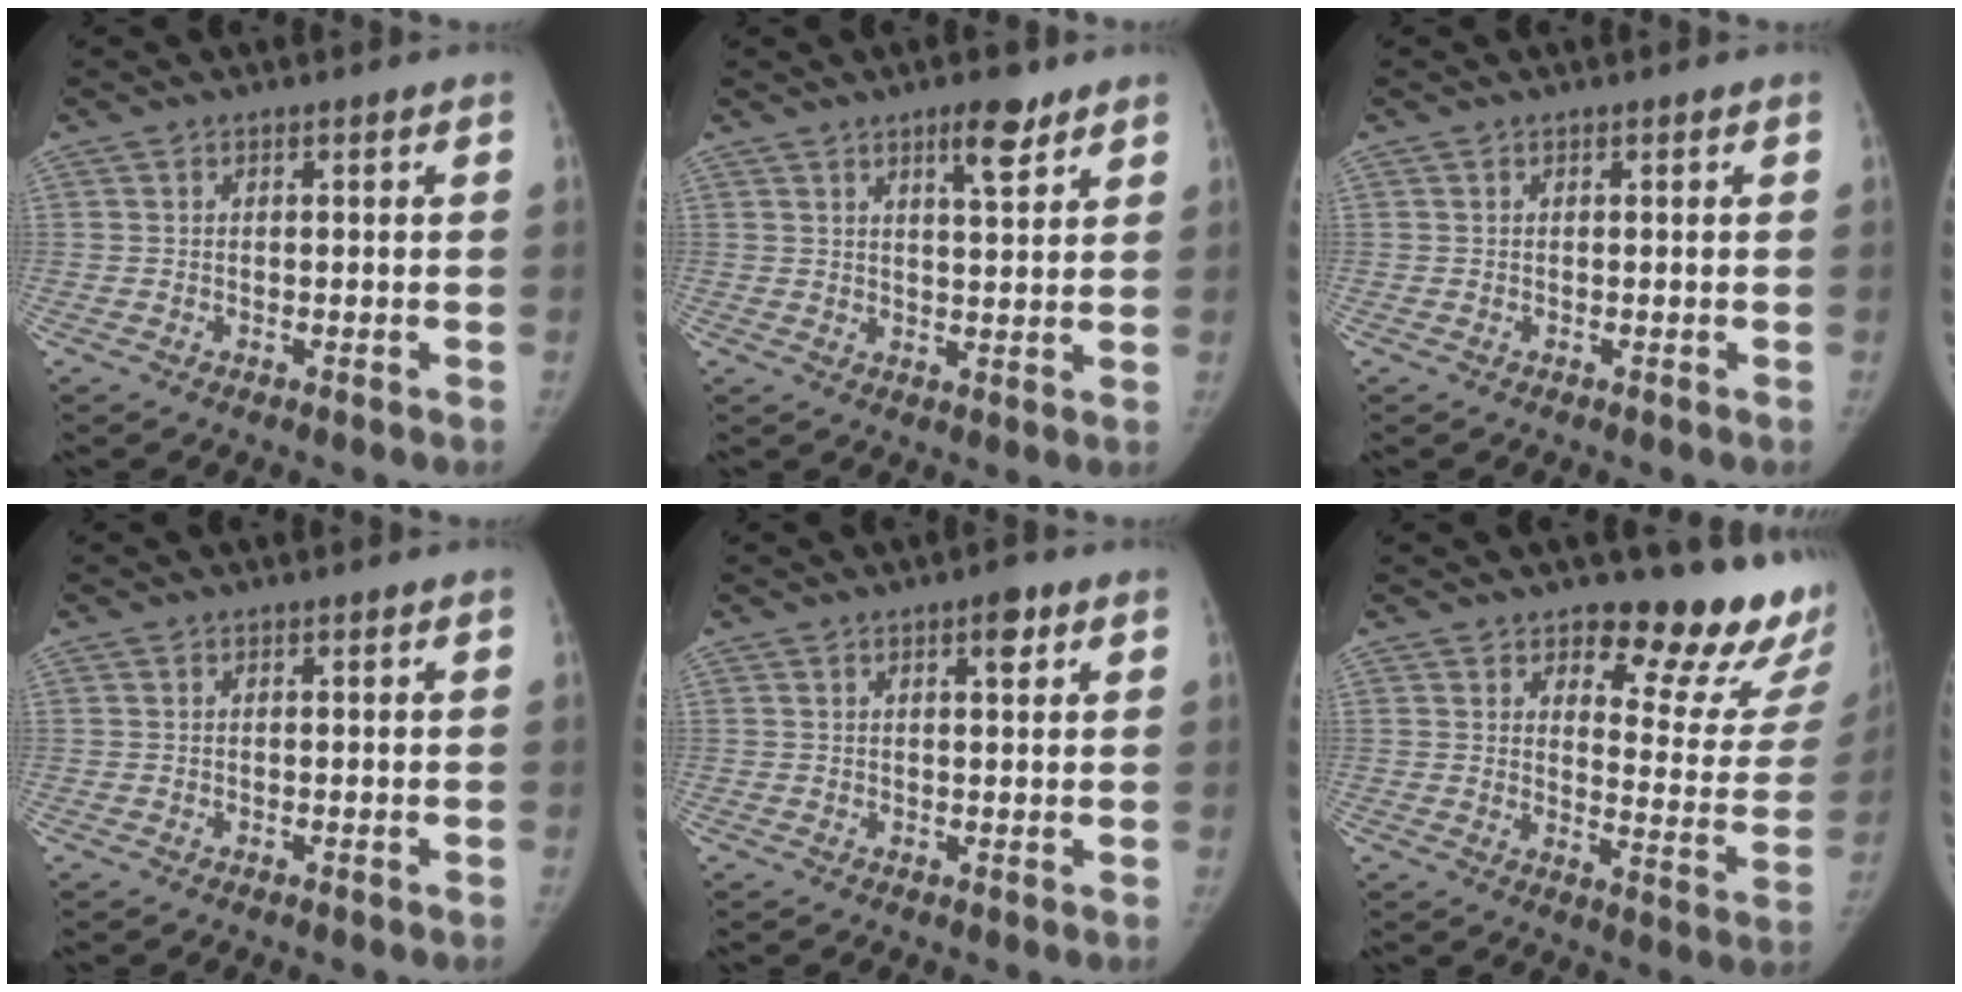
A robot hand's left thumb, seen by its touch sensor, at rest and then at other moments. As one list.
[{"total": 5.7, "force": [3.8, 1.5, 4.0], "torque": [-0.049, -0.025, 0.058]}, {"total": 0.0}, {"total": 0.0}, {"total": 2.9, "force": [1.5, 1.0, 2.3], "torque": [-0.026, -0.004, 0.020]}, {"total": 19.5, "force": [15.1, 7.3, 9.9], "torque": [-0.068, -0.127, 0.177]}]